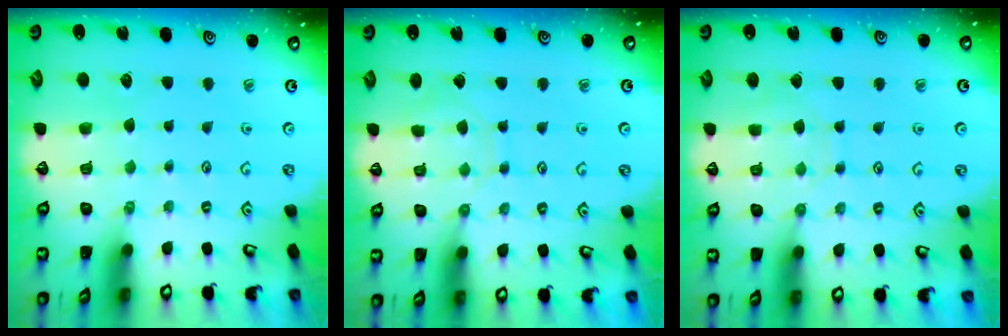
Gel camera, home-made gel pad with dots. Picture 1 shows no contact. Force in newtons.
{"total": 6.7, "press": 6.7, "slide": 0.4}
{"total": 4.2, "press": 4.2, "slide": 0.3}